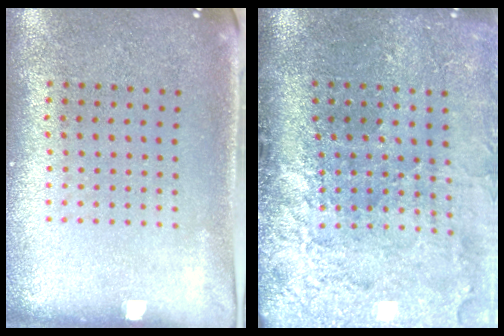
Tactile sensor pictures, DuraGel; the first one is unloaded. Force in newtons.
{"total": 4.7, "press": 3.6, "slide": 3.0}